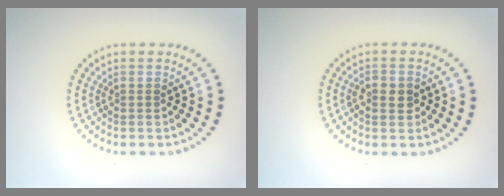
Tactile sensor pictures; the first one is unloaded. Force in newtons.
{"total": 2.1, "press": 2.0, "slide": 0.7}